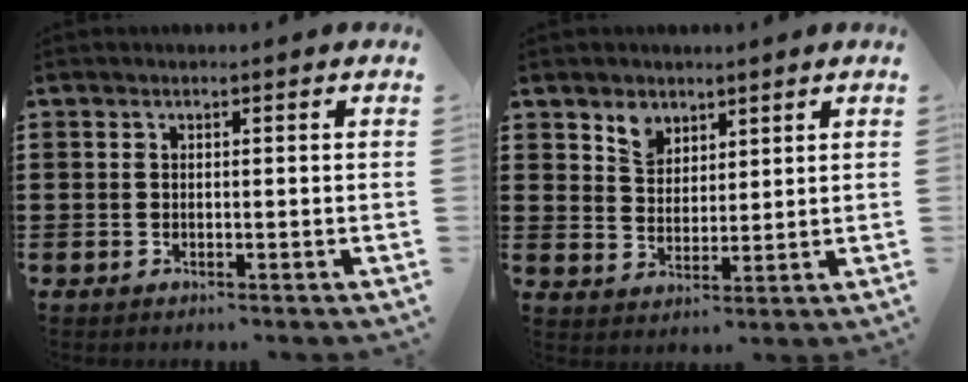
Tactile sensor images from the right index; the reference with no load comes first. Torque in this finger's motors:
{"motor_torque": [0.08, 0.00, 0.10, 0.03]}